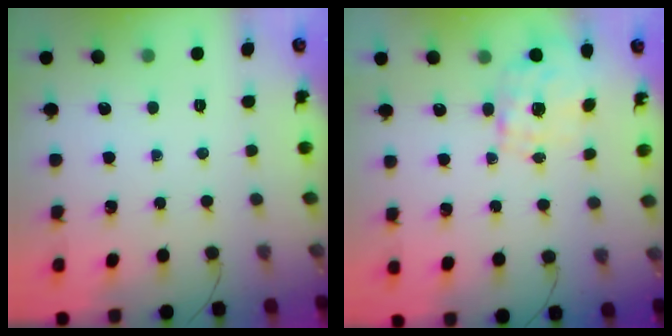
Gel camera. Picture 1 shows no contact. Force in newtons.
{"total": 1.9, "press": 1.7, "slide": 0.7}